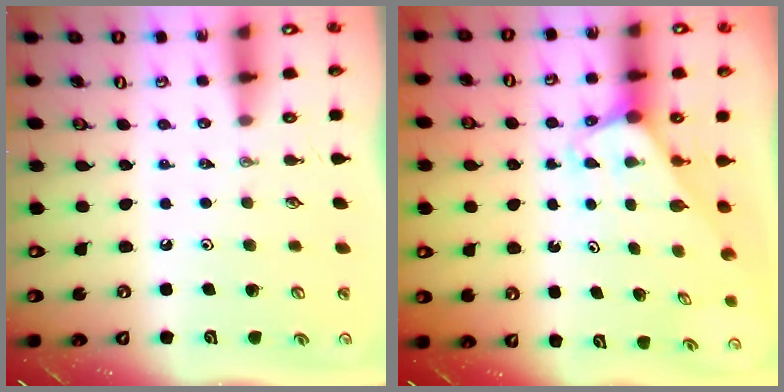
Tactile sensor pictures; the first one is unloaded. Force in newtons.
{"total": 2.1, "press": 2.1, "slide": 0.1}